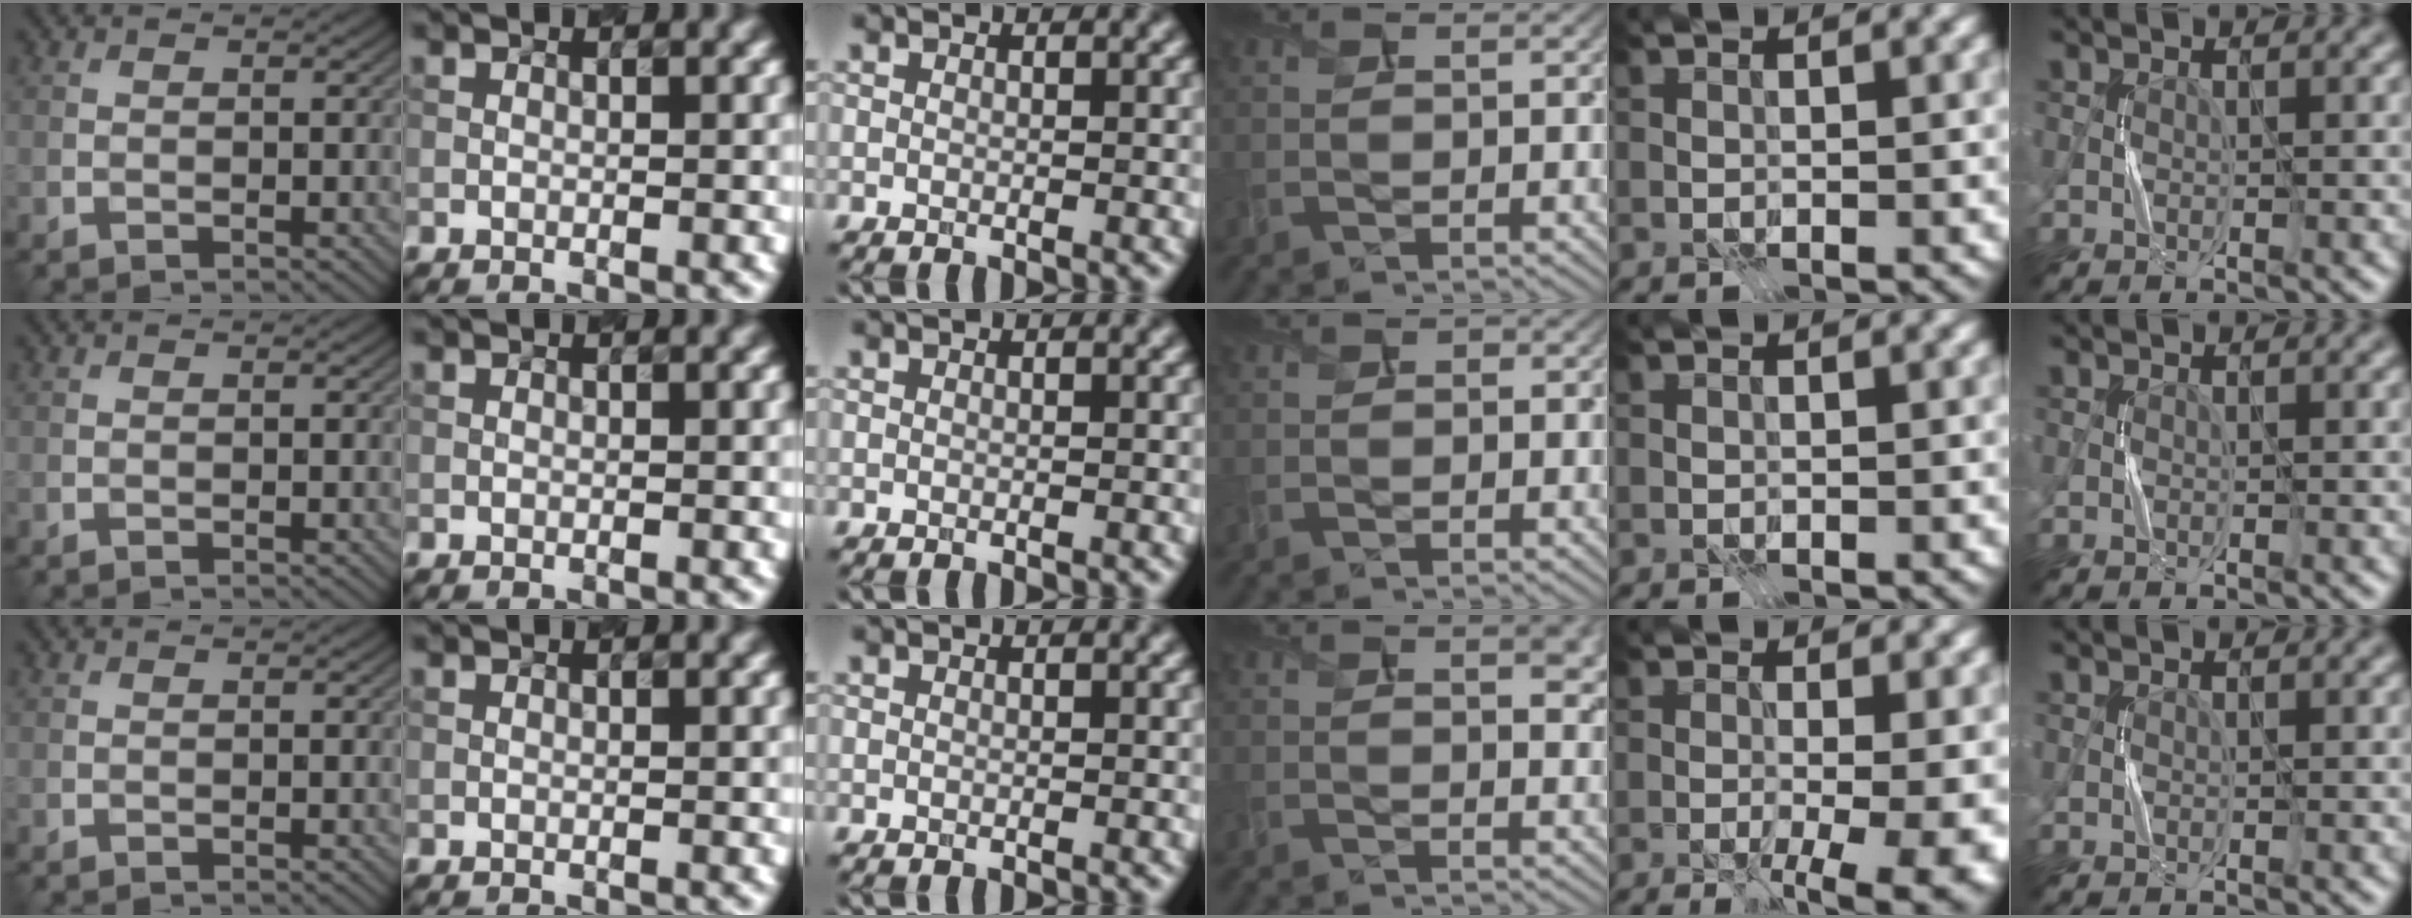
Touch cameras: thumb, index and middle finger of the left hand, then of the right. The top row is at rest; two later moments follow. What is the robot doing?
{"motion": "press", "object": "syringe"}